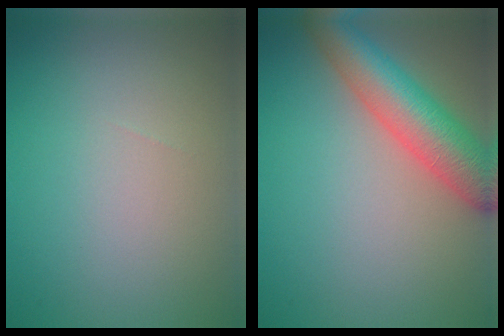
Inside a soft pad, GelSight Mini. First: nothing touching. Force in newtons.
{"total": 7.2, "press": 7.2, "slide": 0.4}